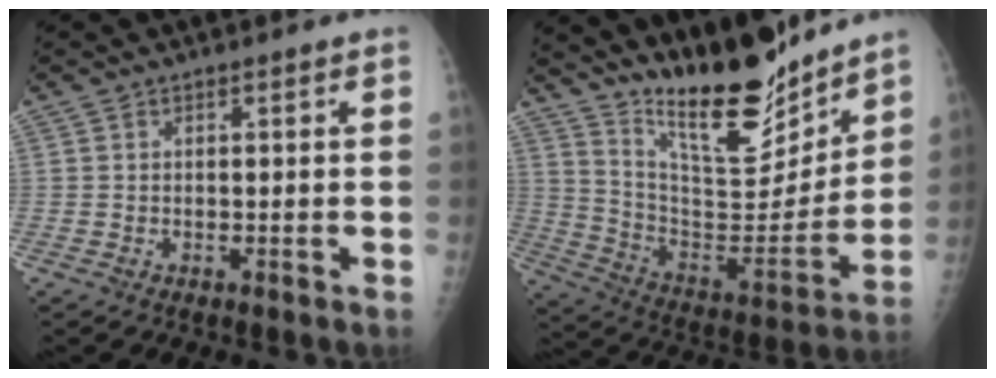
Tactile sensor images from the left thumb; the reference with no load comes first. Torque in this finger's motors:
{"motor_torque": [0.33, 0.16, 1.43, -1.34, 0.09]}